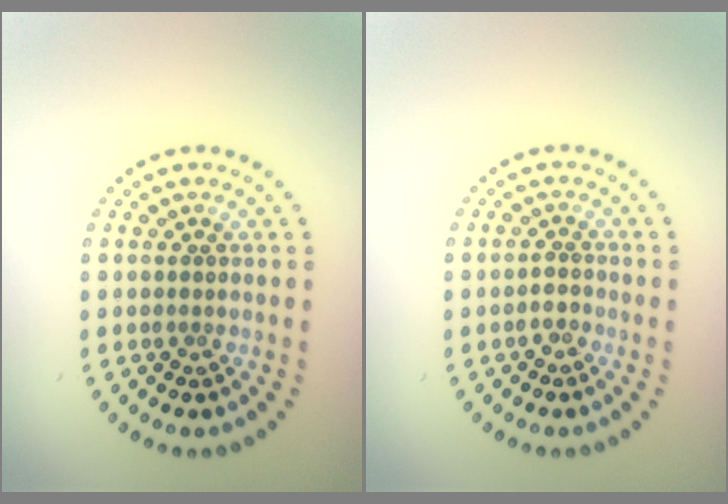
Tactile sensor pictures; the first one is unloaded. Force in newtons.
{"total": 1.2, "press": 1.0, "slide": 0.7}